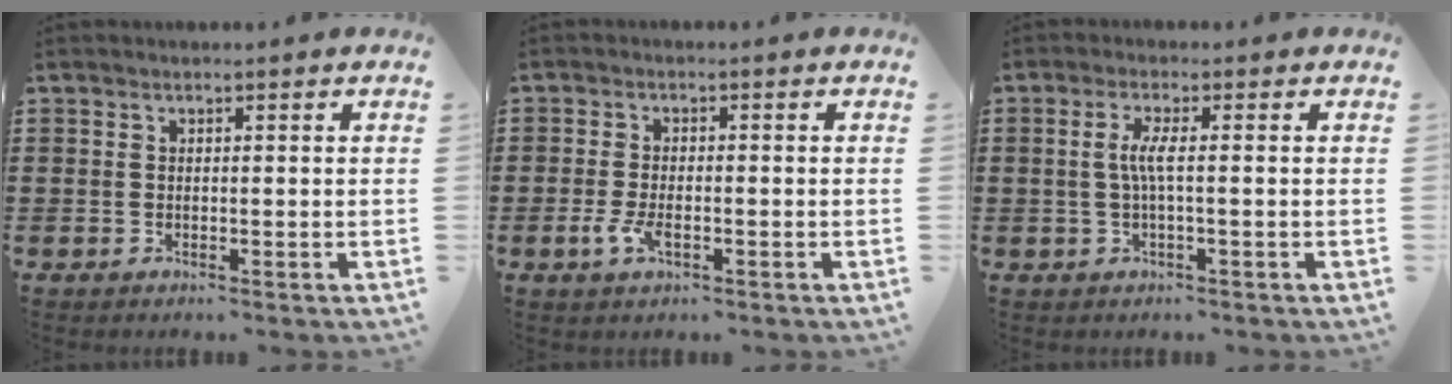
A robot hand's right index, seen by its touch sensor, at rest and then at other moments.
{"total": 3.2, "force": [-1.2, 1.4, 2.6], "torque": [-0.068, -0.006, -0.027]}
{"total": 3.4, "force": [-0.2, 0.2, 3.4], "torque": [-0.078, -0.008, -0.011]}